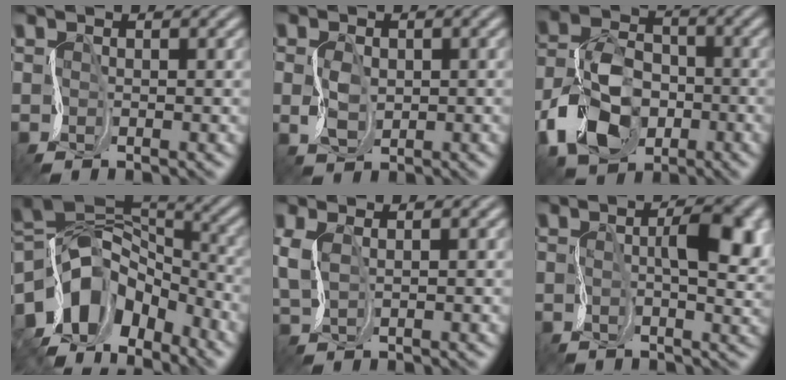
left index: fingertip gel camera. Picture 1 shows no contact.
{"total": 1.2, "force": [0.4, 1.1, 0.2], "torque": [-0.026, 0.007, 0.009]}
{"total": 7.4, "force": [-3.1, 5.6, 3.8], "torque": [-0.101, 0.008, -0.074]}
{"total": 11.5, "force": [-4.5, 7.7, 7.2], "torque": [-0.155, 0.009, -0.070]}
{"total": 1.5, "force": [1.3, 0.3, 0.8], "torque": [-0.027, 0.015, 0.020]}
{"total": 5.0, "force": [0.9, 1.6, 4.6], "torque": [-0.080, 0.010, 0.010]}